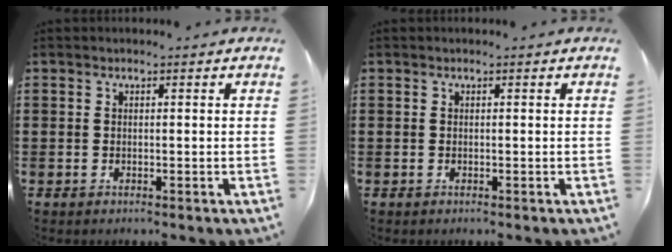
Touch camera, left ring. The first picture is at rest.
{"total": 0.0}